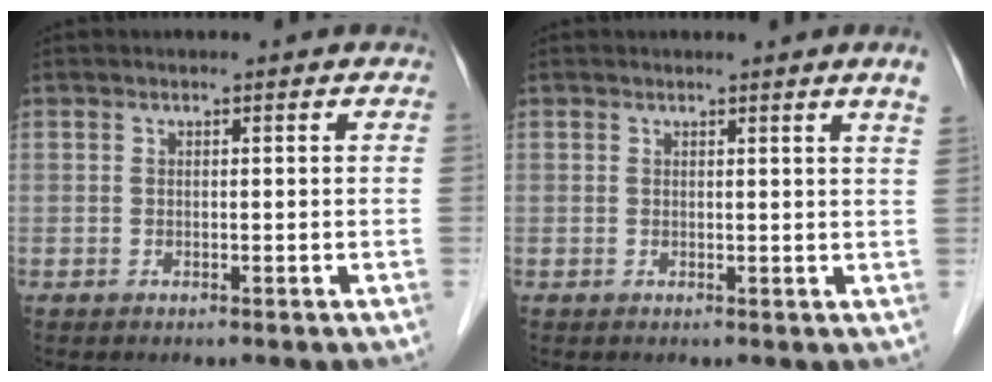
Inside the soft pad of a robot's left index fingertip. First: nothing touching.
{"total": 2.4, "force": [1.9, -0.7, 1.2], "torque": [-0.021, -0.013, 0.016]}